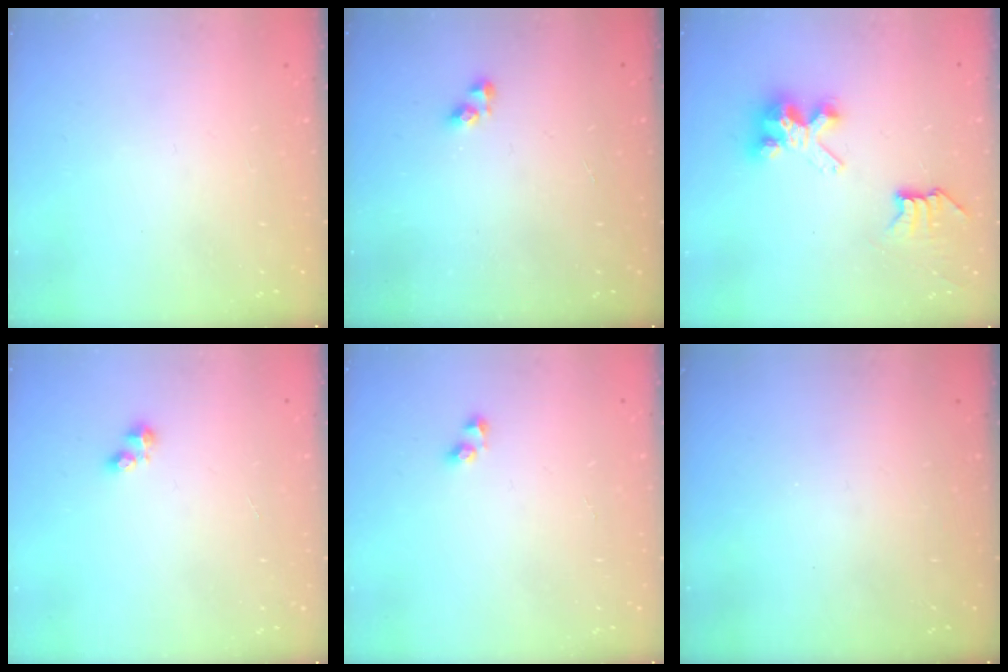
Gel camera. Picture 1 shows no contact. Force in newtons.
{"total": 3.9, "press": 3.9, "slide": 0.7}
{"total": 7.4, "press": 7.4, "slide": 0.0}
{"total": 2.5, "press": 2.5, "slide": 0.4}
{"total": 2.7, "press": 2.6, "slide": 0.6}
{"total": 0.0}